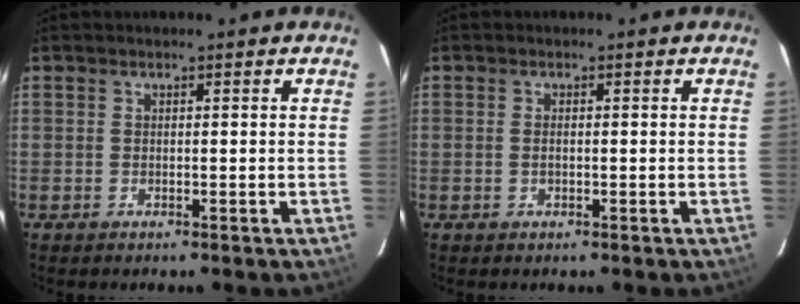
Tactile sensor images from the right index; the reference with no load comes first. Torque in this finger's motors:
{"motor_torque": [-0.20, -0.02, 0.01, 0.00]}